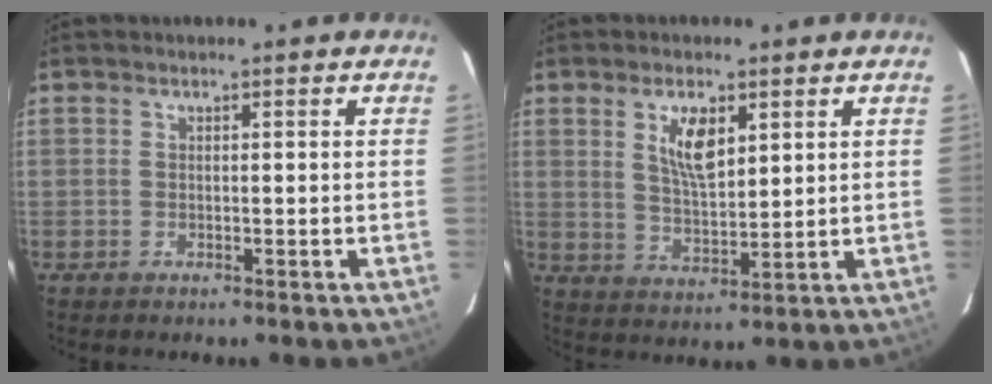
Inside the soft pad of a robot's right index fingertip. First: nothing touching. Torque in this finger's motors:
{"motor_torque": [0.59, 0.55, 0.28, 0.08]}